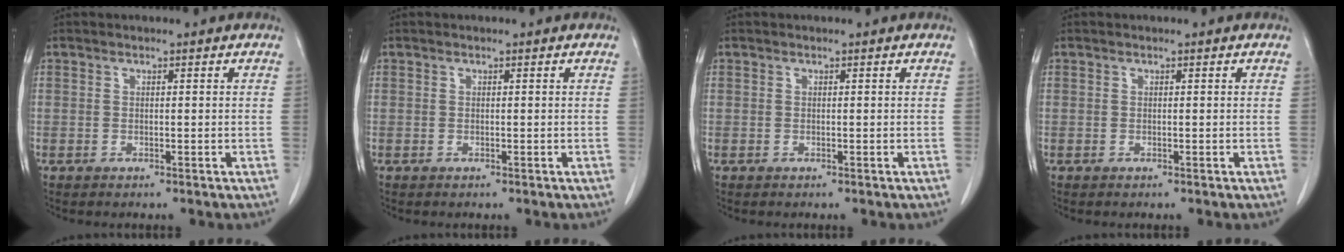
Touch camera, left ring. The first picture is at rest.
{"total": 0.0}
{"total": 0.0}
{"total": 0.0}